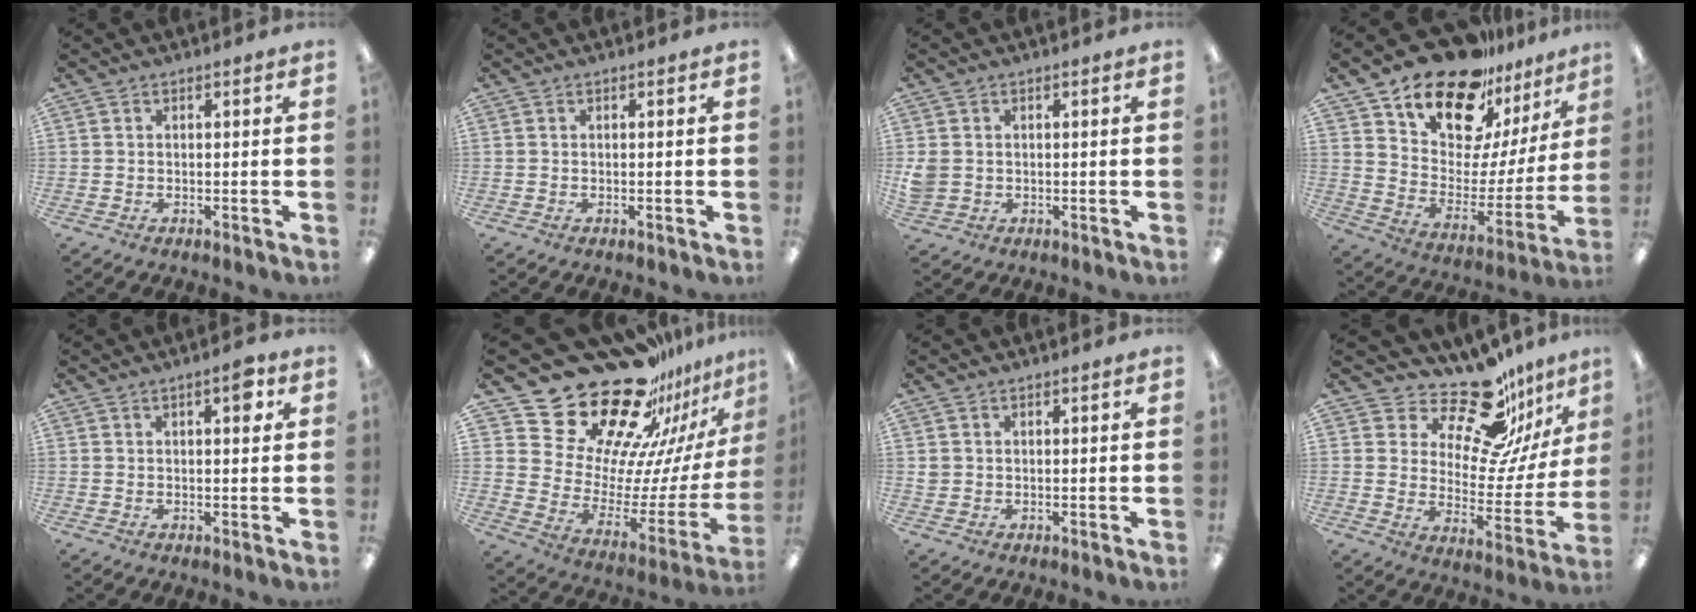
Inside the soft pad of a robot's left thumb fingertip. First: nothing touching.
{"total": 0.0}
{"total": 3.6, "force": [0.4, 3.3, 1.3], "torque": [-0.026, 0.006, 0.010]}
{"total": 21.4, "force": [17.3, 9.5, 8.2], "torque": [-0.144, -0.126, 0.305]}
{"total": 4.2, "force": [2.0, 1.4, 3.4], "torque": [-0.039, -0.007, 0.026]}
{"total": 28.2, "force": [22.7, 12.7, 10.9], "torque": [-0.162, -0.184, 0.424]}
{"total": 1.5, "force": [0.7, 1.3, 0.1], "torque": [-0.004, 0.002, 0.013]}
{"total": 18.1, "force": [15.2, 6.2, 7.6], "torque": [-0.123, -0.128, 0.262]}